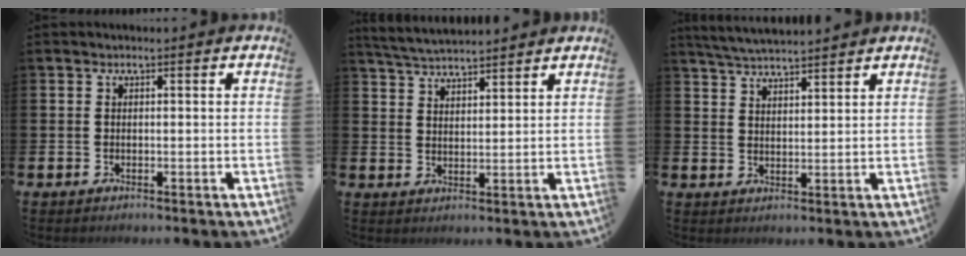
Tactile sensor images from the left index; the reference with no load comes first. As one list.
[{"total": 4.4, "force": [4.3, 0.3, 0.5], "torque": [-0.026, -0.019, 0.079]}, {"total": 4.4, "force": [4.3, 0.1, 0.7], "torque": [-0.034, -0.017, 0.080]}]